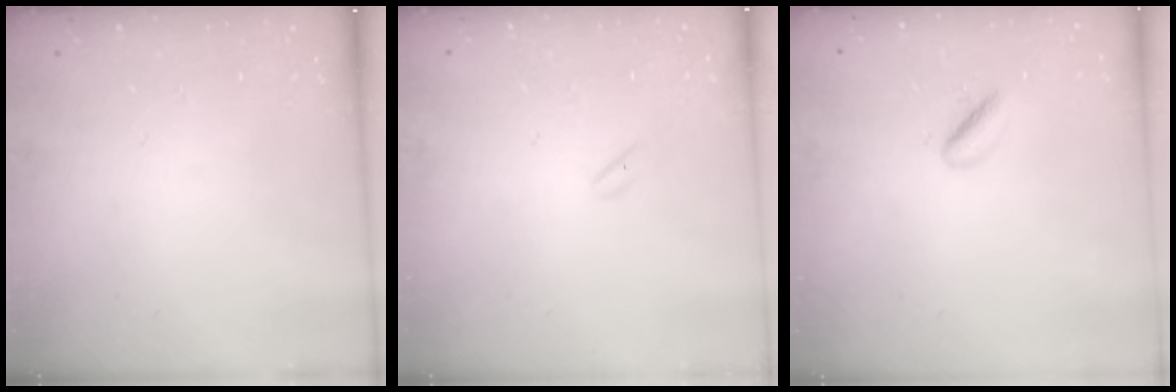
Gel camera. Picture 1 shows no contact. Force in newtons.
{"total": 1.6, "press": 1.5, "slide": 0.6}
{"total": 2.5, "press": 2.4, "slide": 0.8}